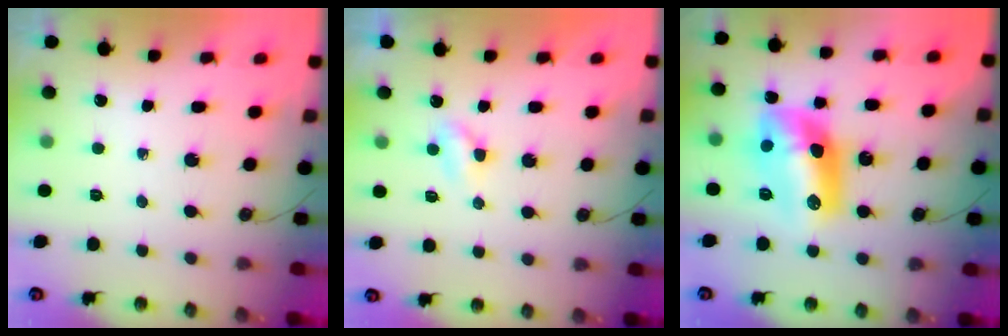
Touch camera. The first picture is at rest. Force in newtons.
{"total": 2.7, "press": 2.6, "slide": 0.4}
{"total": 14.8, "press": 14.8, "slide": 1.1}